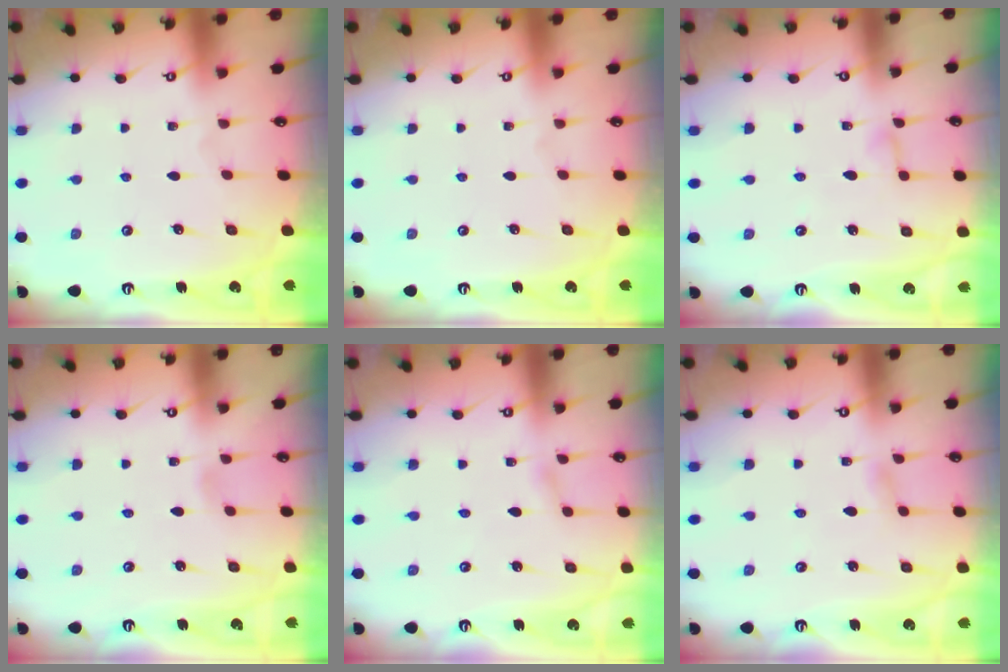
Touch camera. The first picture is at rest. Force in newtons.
{"total": 0.0}
{"total": 3.6, "press": 3.6, "slide": 0.3}
{"total": 2.1, "press": 2.1, "slide": 0.2}
{"total": 1.9, "press": 1.9, "slide": 0.2}
{"total": 4.4, "press": 4.3, "slide": 0.4}